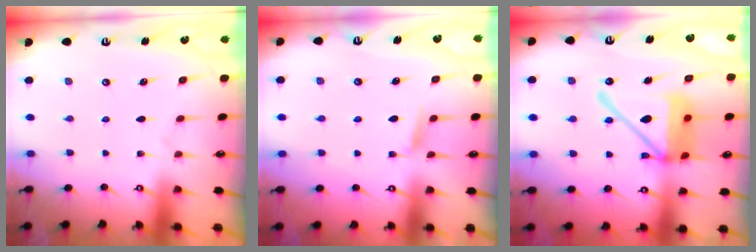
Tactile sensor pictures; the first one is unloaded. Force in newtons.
{"total": 4.4, "press": 4.4, "slide": 0.7}
{"total": 17.5, "press": 17.4, "slide": 2.1}